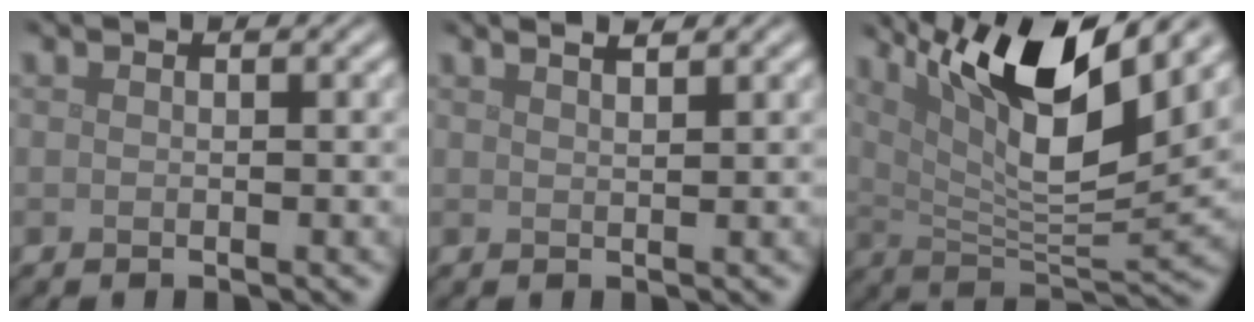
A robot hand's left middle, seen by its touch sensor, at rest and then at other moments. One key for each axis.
{"total": 3.0, "fx": 2.2, "fy": 1.1, "fz": 1.7, "tx": 0.000, "ty": 0.017, "tz": 0.001}
{"total": 12.1, "fx": 6.6, "fy": 2.9, "fz": 9.8, "tx": -0.170, "ty": -0.002, "tz": 0.122}